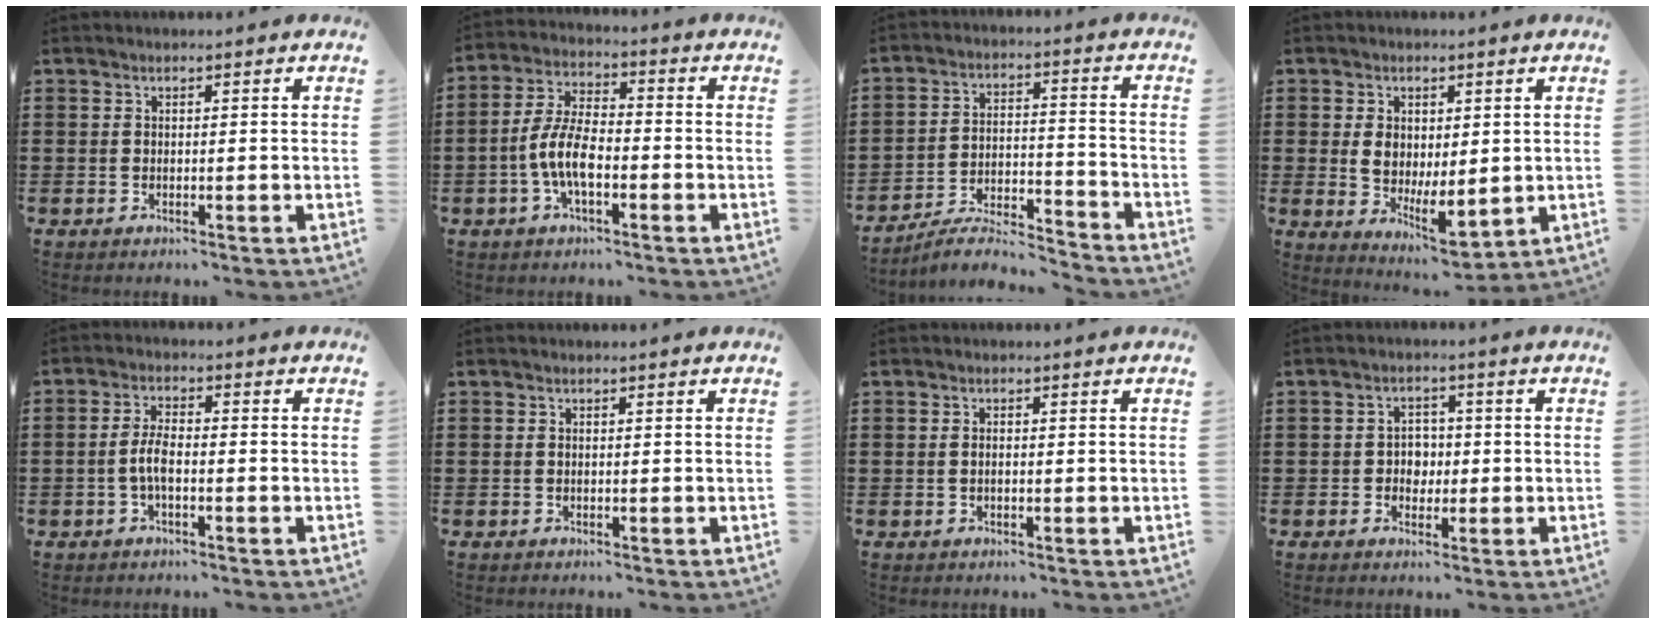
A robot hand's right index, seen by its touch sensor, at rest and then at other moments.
{"total": 7.3, "force": [-2.3, 3.1, 6.2], "torque": [-0.147, -0.002, -0.050]}
{"total": 5.5, "force": [-5.2, 0.5, 1.7], "torque": [-0.040, -0.001, -0.105]}
{"total": 5.2, "force": [0.7, 3.4, 3.8], "torque": [-0.082, 0.011, 0.015]}
{"total": 3.9, "force": [-1.0, 1.4, 3.5], "torque": [-0.084, -0.001, -0.025]}
{"total": 0.0}
{"total": 0.8, "force": [-0.1, 0.4, 0.7], "torque": [-0.015, 0.000, -0.002]}
{"total": 3.0, "force": [-0.4, 2.6, 1.4], "torque": [-0.033, 0.008, -0.011]}